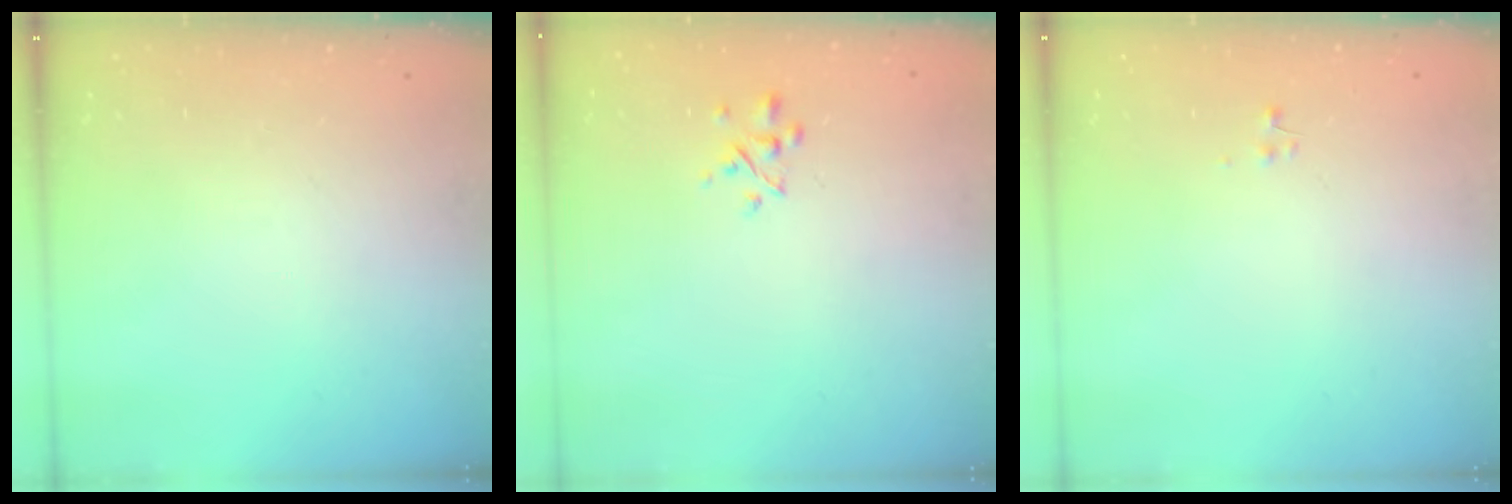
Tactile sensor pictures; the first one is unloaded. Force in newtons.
{"total": 2.8, "press": 2.7, "slide": 0.9}
{"total": 0.0}